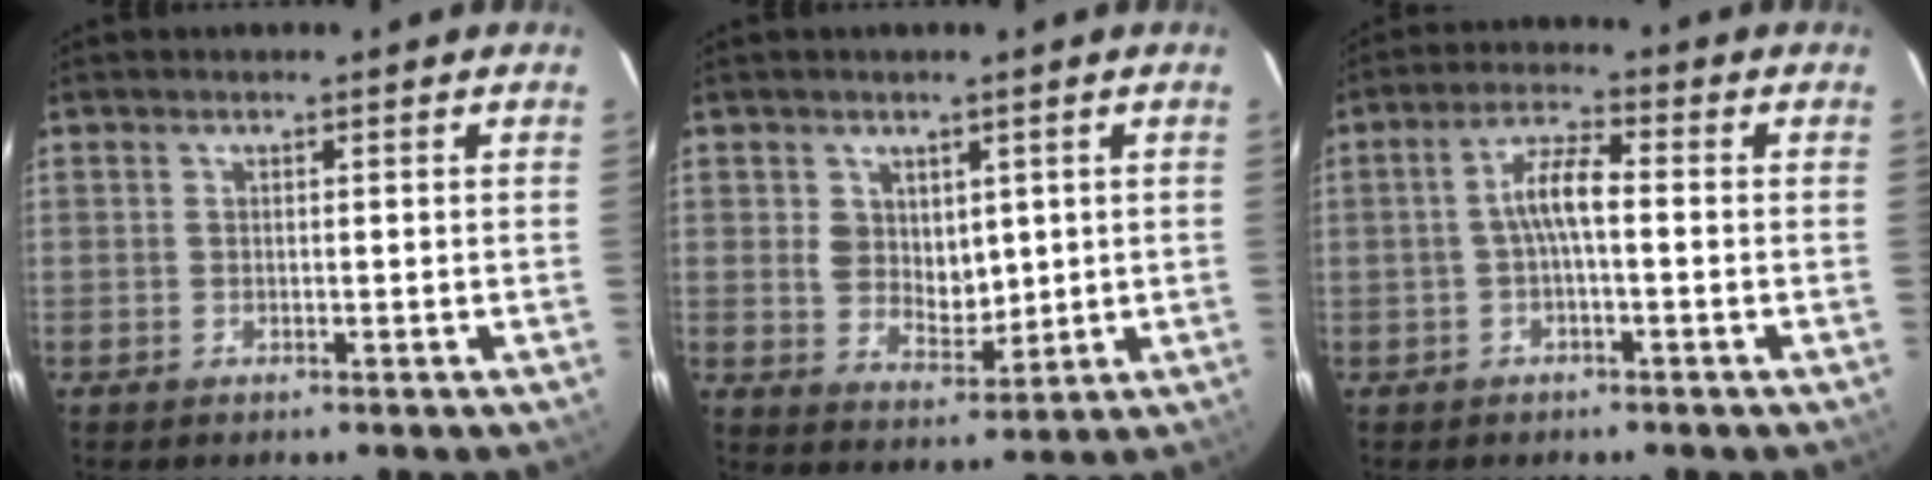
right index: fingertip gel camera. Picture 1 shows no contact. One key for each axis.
{"total": 6.3, "fx": 1.8, "fy": 5.1, "fz": 3.3, "tx": -0.054, "ty": 0.000, "tz": 0.042}
{"total": 5.3, "fx": -0.6, "fy": 1.3, "fz": 5.1, "tx": -0.102, "ty": 0.015, "tz": -0.011}